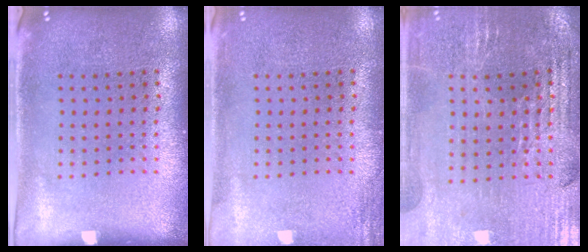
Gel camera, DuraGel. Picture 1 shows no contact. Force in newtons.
{"total": 1.4, "press": 1.4, "slide": 0.2}
{"total": 2.9, "press": 2.9, "slide": 0.5}